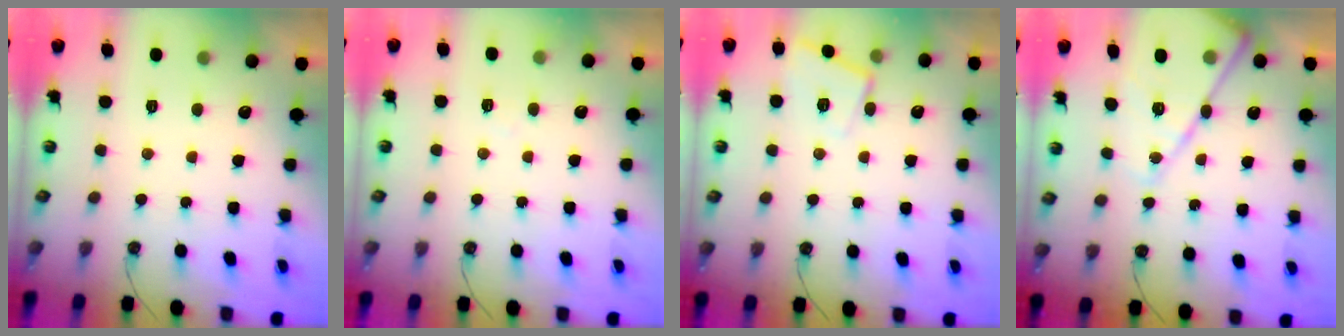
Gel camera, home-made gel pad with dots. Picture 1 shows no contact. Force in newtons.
{"total": 5.4, "press": 5.4, "slide": 0.8}
{"total": 7.0, "press": 6.9, "slide": 1.0}
{"total": 15.8, "press": 15.7, "slide": 1.3}